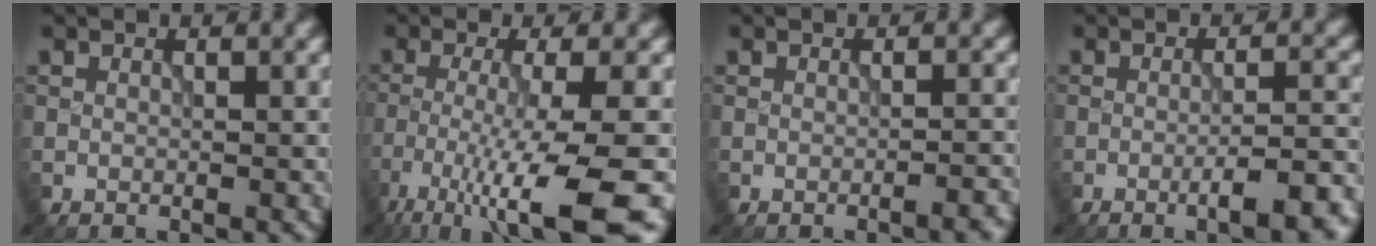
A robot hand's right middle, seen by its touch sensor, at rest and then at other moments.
{"total": 9.6, "force": [-5.3, 1.6, 7.8], "torque": [-0.138, -0.011, -0.092]}
{"total": 1.6, "force": [-1.0, 0.4, 1.2], "torque": [-0.010, 0.008, -0.014]}
{"total": 5.8, "force": [-3.0, 1.2, 4.8], "torque": [-0.069, 0.008, -0.038]}